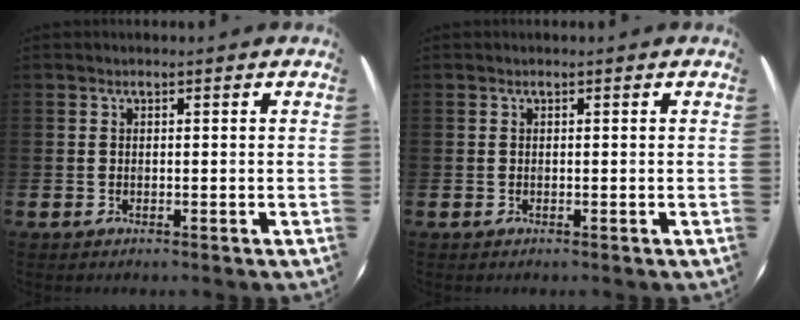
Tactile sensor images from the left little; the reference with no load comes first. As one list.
[{"total": 0.0}]